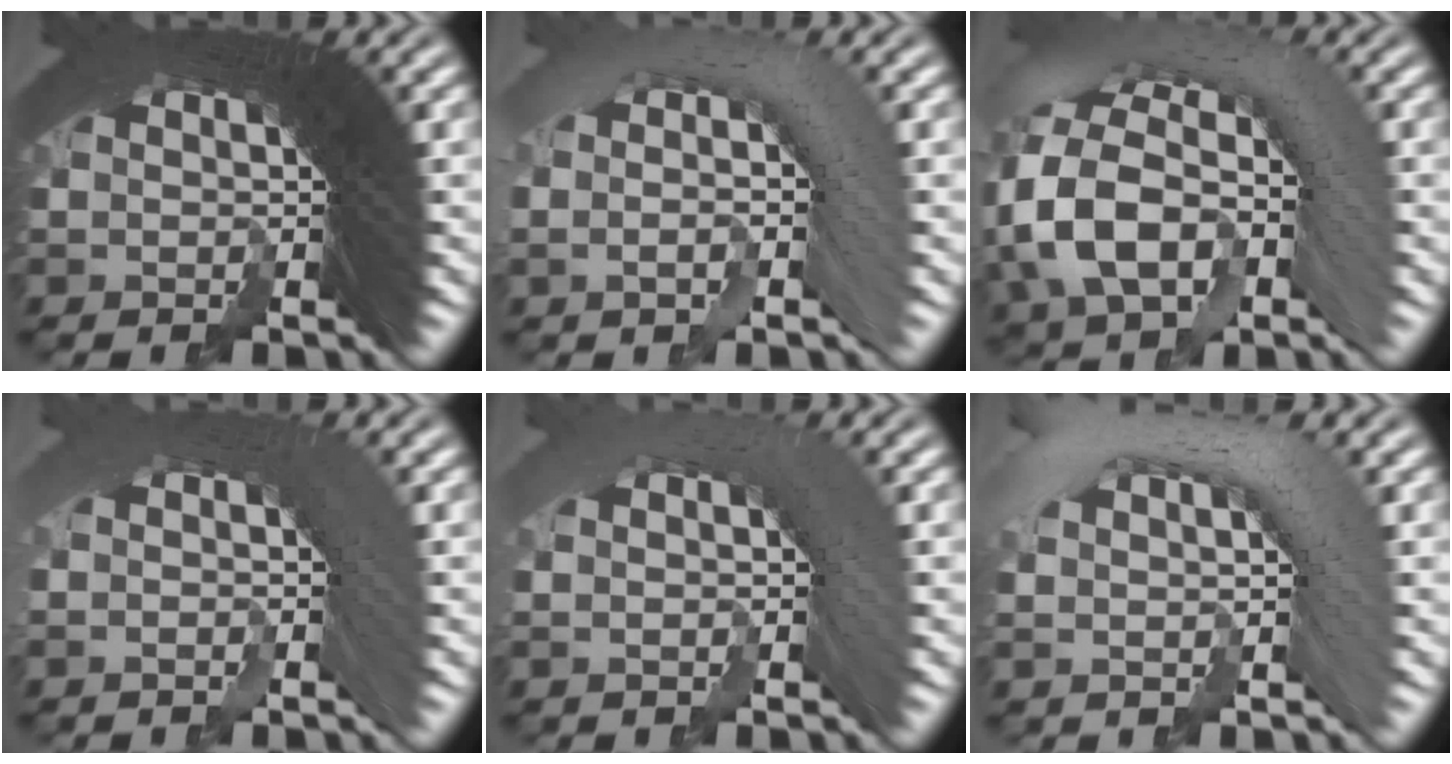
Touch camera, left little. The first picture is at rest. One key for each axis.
{"total": 3.3, "fx": -0.3, "fy": 1.1, "fz": 3.1, "tx": -0.026, "ty": 0.023, "tz": -0.013}
{"total": 8.8, "fx": 0.0, "fy": 5.8, "fz": 6.6, "tx": -0.116, "ty": 0.011, "tz": -0.002}
{"total": 1.3, "fx": -1.0, "fy": -0.2, "fz": 0.8, "tx": 0.008, "ty": 0.014, "tz": -0.020}
{"total": 1.5, "fx": 0.2, "fy": 0.1, "fz": 1.5, "tx": 0.005, "ty": 0.024, "tz": 0.001}
{"total": 4.1, "fx": 1.2, "fy": 0.9, "fz": 3.8, "tx": -0.040, "ty": 0.031, "tz": 0.015}